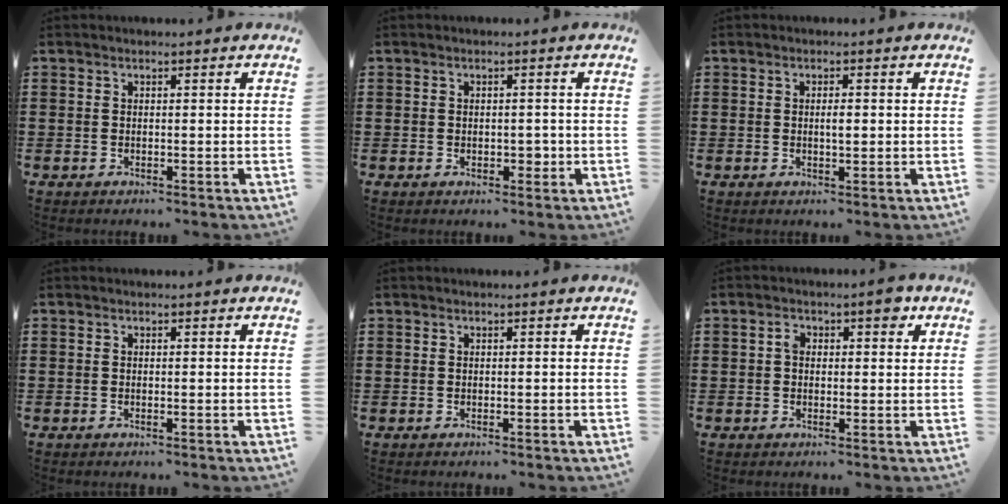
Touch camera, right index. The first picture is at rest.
{"total": 2.0, "force": [-0.3, 1.2, 1.5], "torque": [-0.027, 0.002, -0.007]}
{"total": 1.8, "force": [0.0, 0.5, 1.7], "torque": [-0.033, 0.001, -0.001]}
{"total": 0.0}
{"total": 0.0}
{"total": 3.6, "force": [0.9, 1.8, 2.9], "torque": [-0.045, 0.003, 0.011]}